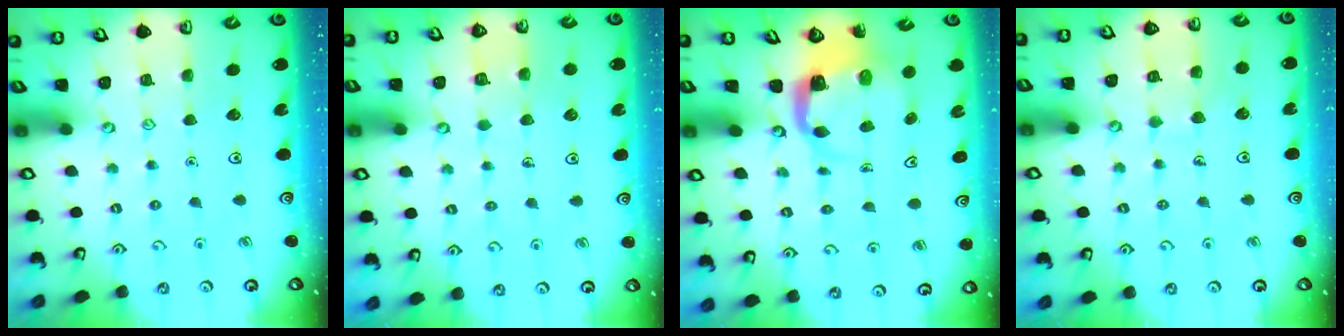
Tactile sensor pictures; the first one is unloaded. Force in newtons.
{"total": 3.4, "press": 3.3, "slide": 0.3}
{"total": 3.9, "press": 3.9, "slide": 0.5}
{"total": 4.9, "press": 4.9, "slide": 0.3}